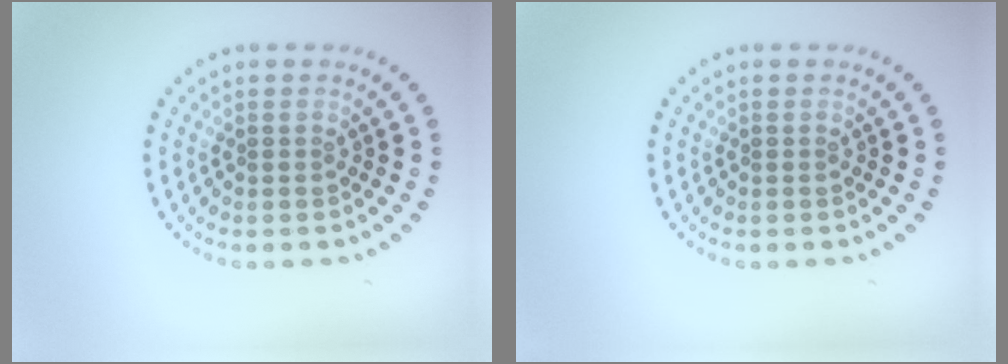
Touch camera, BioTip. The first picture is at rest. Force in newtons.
{"total": 0.0}